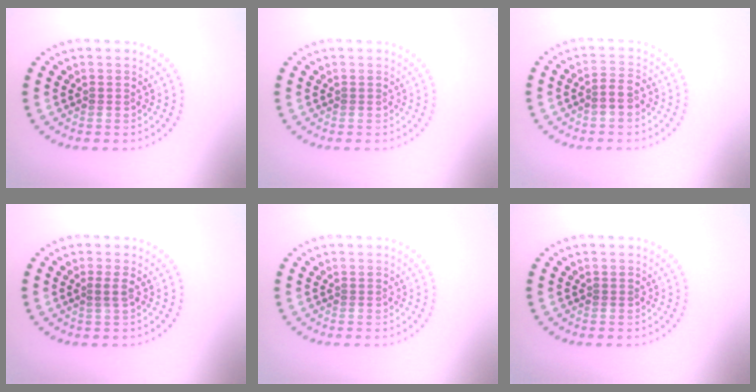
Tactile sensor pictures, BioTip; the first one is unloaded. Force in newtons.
{"total": 0.0}
{"total": 1.5, "press": 1.4, "slide": 0.7}
{"total": 1.1, "press": 0.9, "slide": 0.6}
{"total": 0.0}
{"total": 0.0}